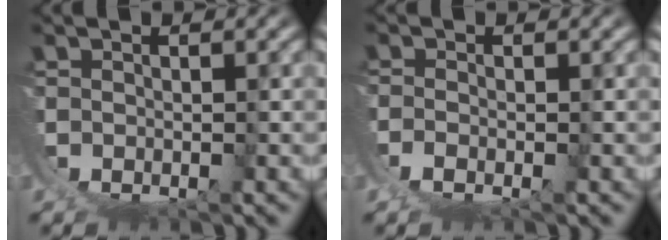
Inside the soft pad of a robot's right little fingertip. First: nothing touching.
{"total": 1.7, "force": [0.1, 0.8, 1.5], "torque": [-0.042, -0.010, 0.008]}